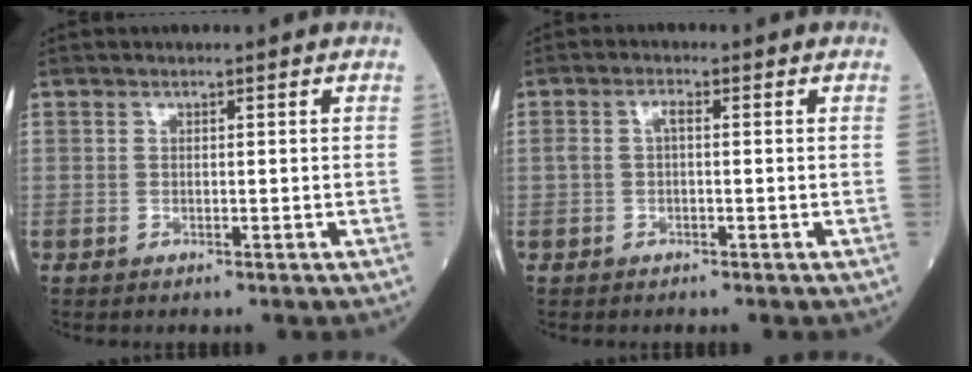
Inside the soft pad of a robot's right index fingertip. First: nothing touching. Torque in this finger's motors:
{"motor_torque": [0.43, 0.11, 0.17, 0.05]}